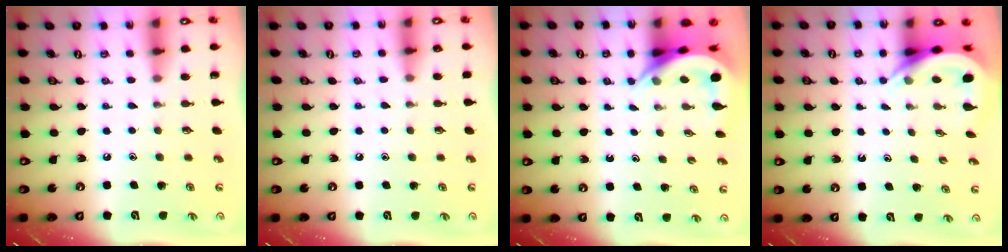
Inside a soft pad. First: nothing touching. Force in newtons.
{"total": 3.8, "press": 3.7, "slide": 0.5}
{"total": 5.8, "press": 5.8, "slide": 0.3}
{"total": 5.1, "press": 5.0, "slide": 0.6}